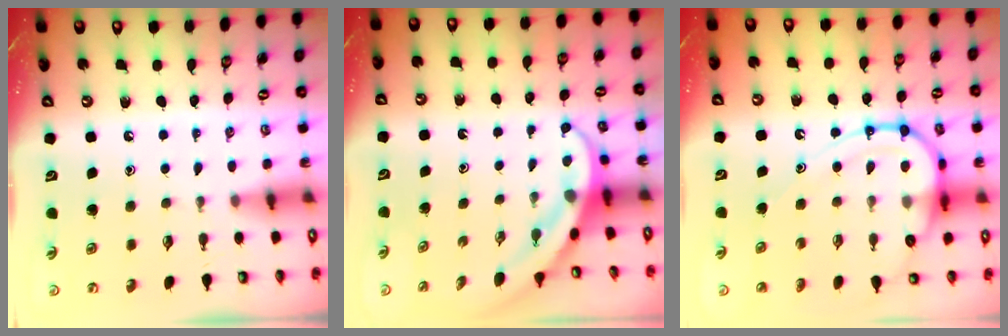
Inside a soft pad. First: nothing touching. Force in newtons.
{"total": 4.0, "press": 4.0, "slide": 0.4}
{"total": 14.5, "press": 14.4, "slide": 1.2}